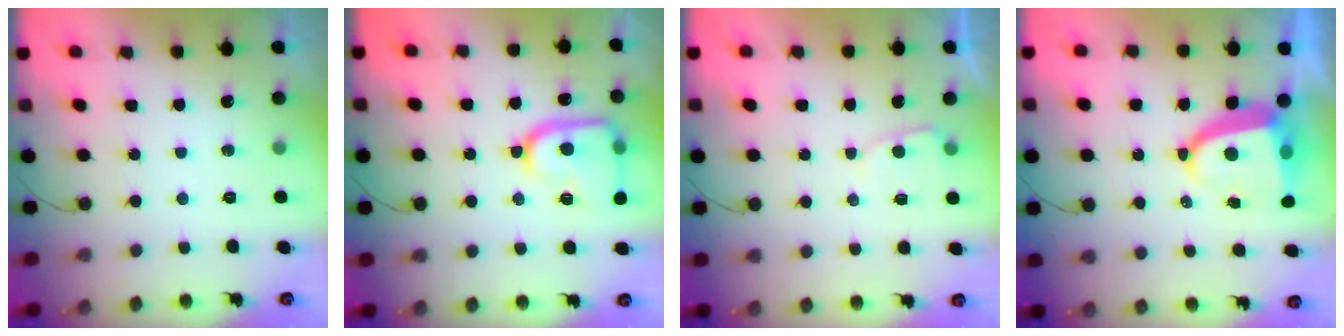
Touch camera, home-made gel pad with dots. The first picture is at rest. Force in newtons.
{"total": 17.0, "press": 16.9, "slide": 1.6}
{"total": 3.0, "press": 2.9, "slide": 0.3}
{"total": 8.8, "press": 8.7, "slide": 1.5}